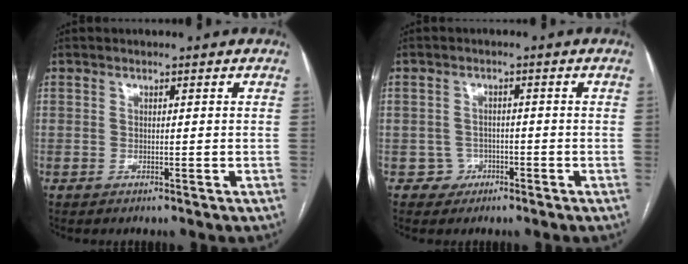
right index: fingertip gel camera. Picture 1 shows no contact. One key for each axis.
{"total": 2.8, "fx": -1.2, "fy": 2.5, "fz": -0.4, "tx": 0.023, "ty": 0.016, "tz": -0.022}